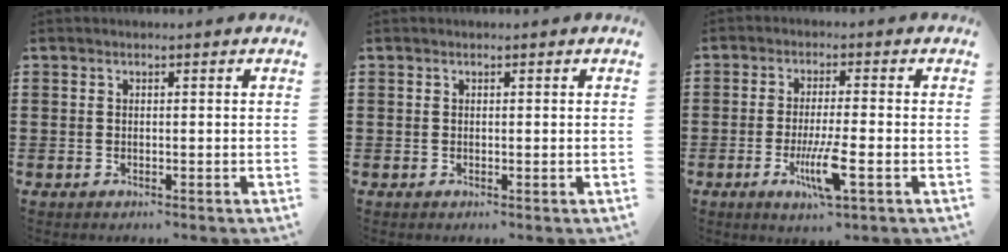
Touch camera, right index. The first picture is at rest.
{"total": 0.0}
{"total": 7.1, "force": [-2.6, 0.9, 6.6], "torque": [-0.133, -0.020, -0.047]}